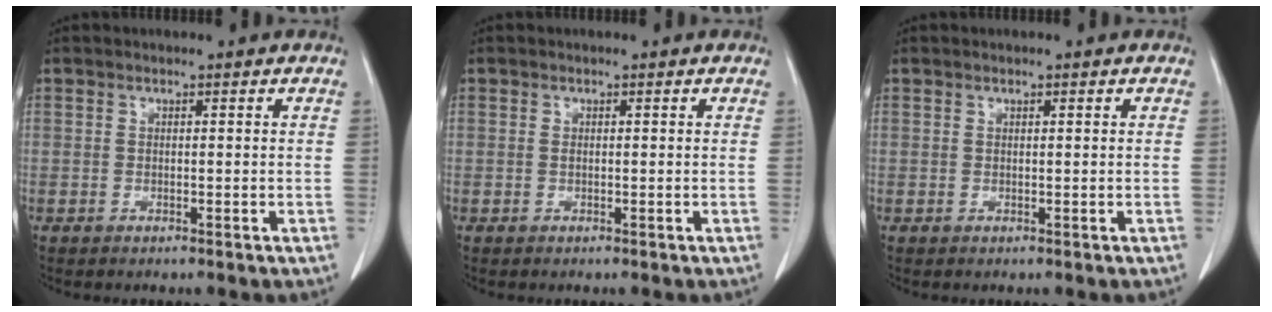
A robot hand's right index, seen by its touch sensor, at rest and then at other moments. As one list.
[{"total": 0.8, "force": [0.1, 0.6, 0.6], "torque": [-0.016, 0.003, 0.002]}, {"total": 0.7, "force": [0.3, 0.3, 0.5], "torque": [-0.012, 0.002, 0.007]}]